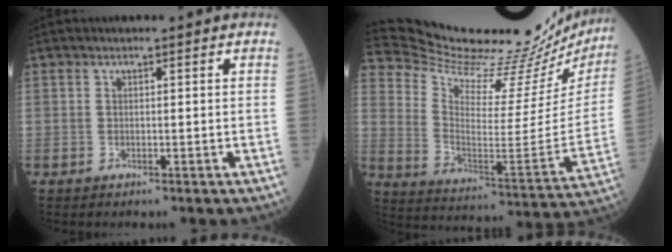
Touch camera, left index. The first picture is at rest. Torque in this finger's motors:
{"motor_torque": [0.86, -1.28, -0.14, -0.07]}